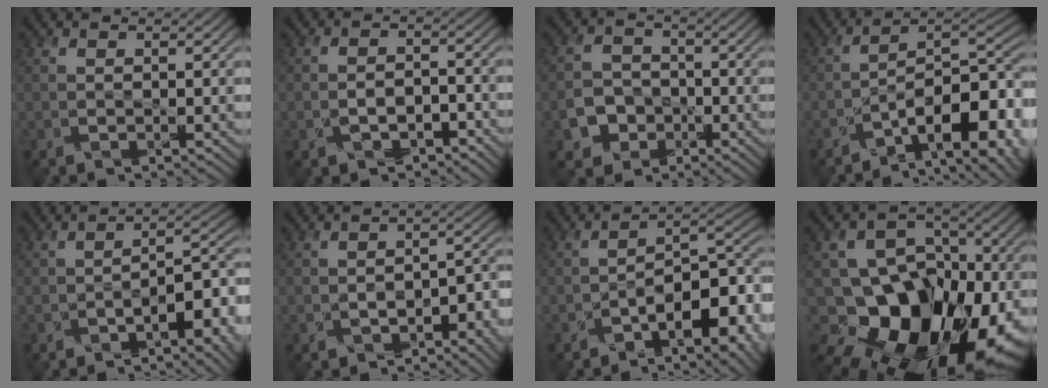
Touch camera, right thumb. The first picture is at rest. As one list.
[{"total": 3.9, "force": [-2.1, 2.4, 2.3], "torque": [-0.031, 0.001, -0.039]}, {"total": 5.1, "force": [-2.2, 4.3, 1.8], "torque": [-0.037, -0.006, -0.048]}, {"total": 12.8, "force": [-5.6, 5.2, 10.3], "torque": [-0.136, -0.004, -0.092]}, {"total": 7.1, "force": [-3.6, 2.4, 5.6], "torque": [-0.070, 0.001, -0.055]}, {"total": 5.6, "force": [-3.1, 2.9, 3.7], "torque": [-0.042, -0.006, -0.051]}, {"total": 9.5, "force": [-4.5, 3.6, 7.6], "torque": [-0.107, -0.004, -0.073]}, {"total": 20.2, "force": [-7.5, 15.5, 10.6], "torque": [-0.170, -0.028, -0.127]}]